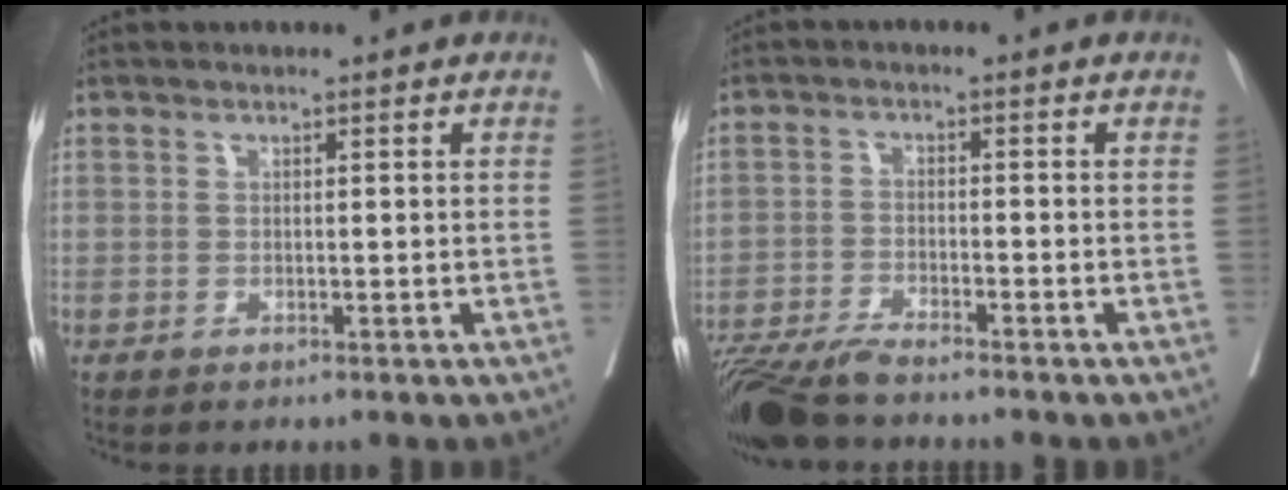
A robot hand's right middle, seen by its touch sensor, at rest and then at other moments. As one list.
[{"total": 7.8, "force": [-6.9, 0.0, 3.6], "torque": [-0.057, -0.024, -0.125]}]